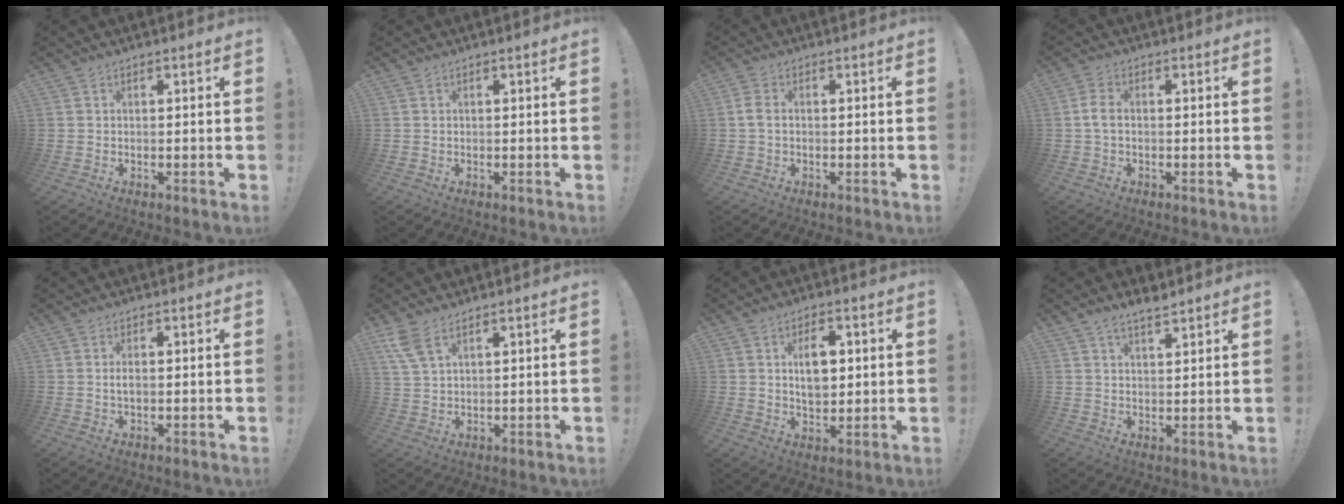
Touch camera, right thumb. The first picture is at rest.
{"total": 0.0}
{"total": 2.6, "force": [-0.2, 1.6, 2.0], "torque": [-0.049, 0.008, -0.003]}
{"total": 3.9, "force": [-0.3, 2.2, 3.2], "torque": [-0.075, 0.010, -0.006]}
{"total": 1.4, "force": [-0.2, 0.4, 1.3], "torque": [-0.028, 0.002, -0.003]}
{"total": 5.8, "force": [3.6, 2.2, 4.0], "torque": [-0.075, -0.012, 0.071]}
{"total": 8.6, "force": [1.7, 5.6, 6.3], "torque": [-0.098, 0.004, 0.027]}
{"total": 4.0, "force": [3.2, 1.1, 2.0], "torque": [-0.033, -0.018, 0.057]}